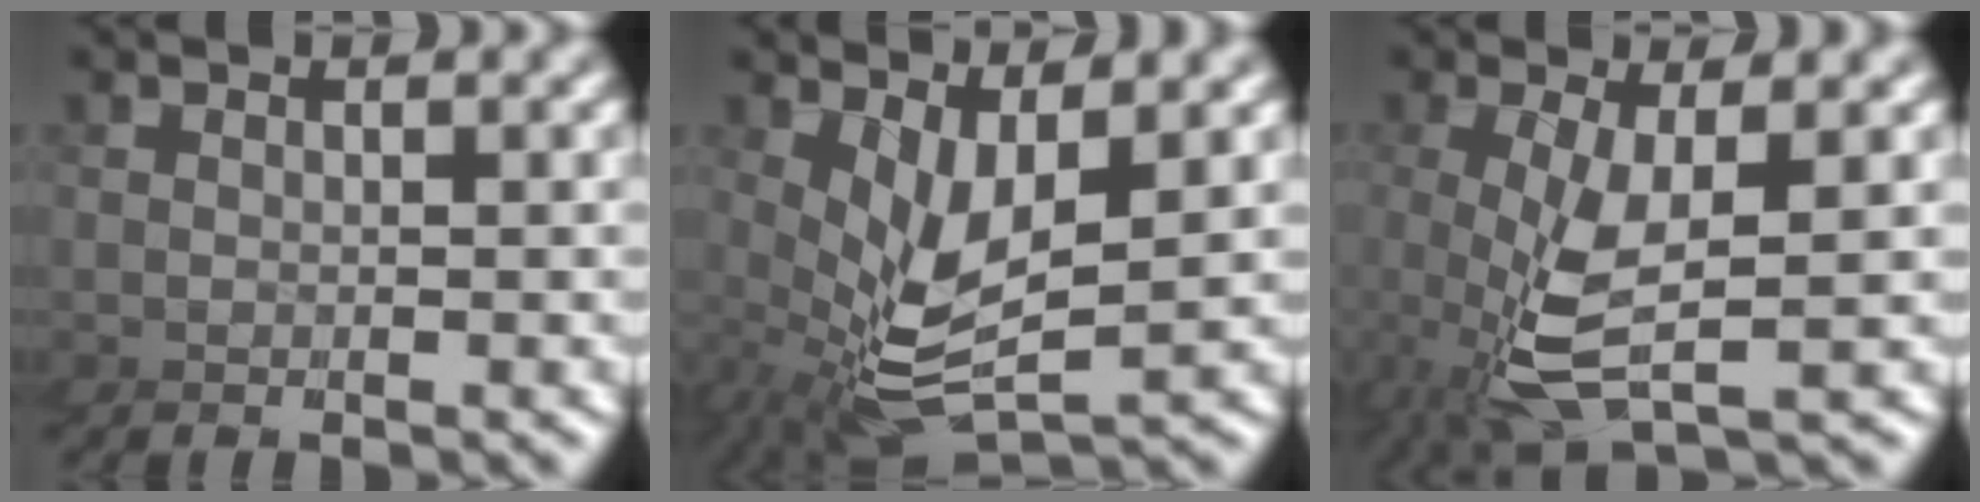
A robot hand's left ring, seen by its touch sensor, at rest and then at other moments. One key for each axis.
{"total": 3.2, "fx": 0.8, "fy": 1.6, "fz": 2.6, "tx": -0.104, "ty": -0.013, "tz": 0.022}
{"total": 3.3, "fx": -0.8, "fy": 0.6, "fz": 3.1, "tx": -0.114, "ty": -0.021, "tz": 0.002}